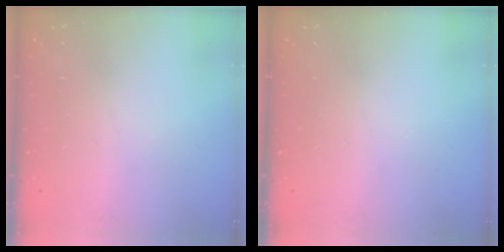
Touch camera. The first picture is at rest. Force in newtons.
{"total": 0.0}